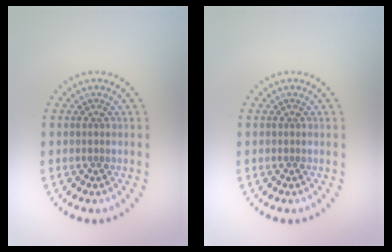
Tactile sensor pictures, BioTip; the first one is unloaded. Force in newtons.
{"total": 0.0}